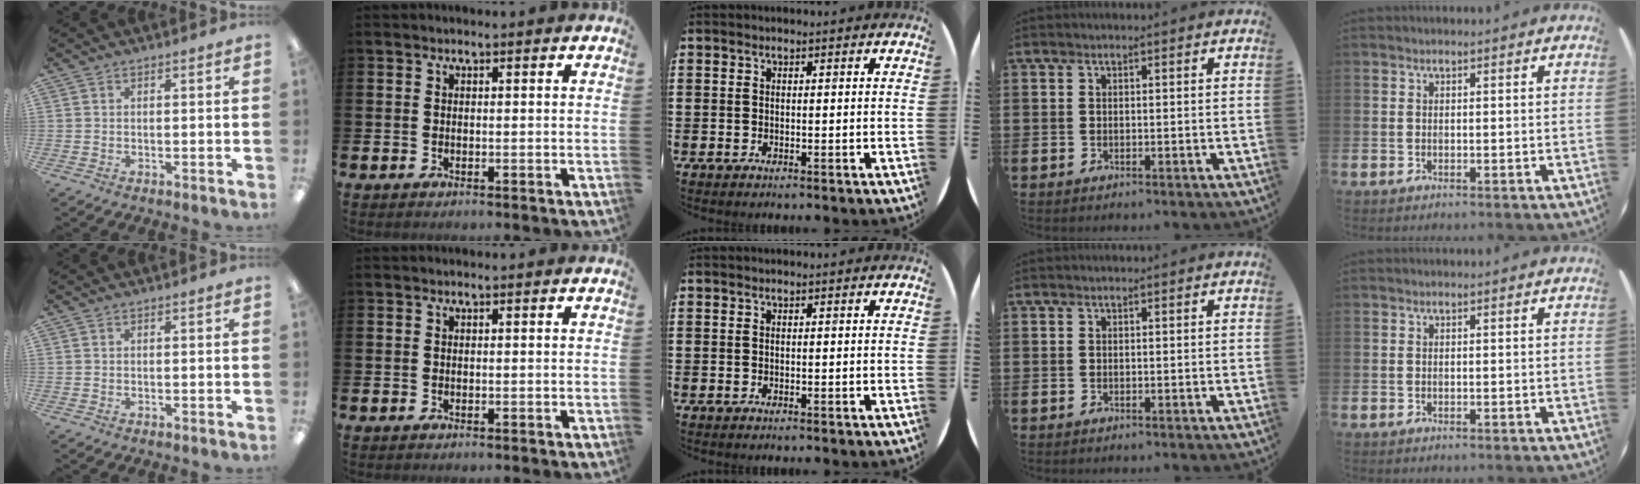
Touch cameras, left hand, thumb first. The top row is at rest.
{}